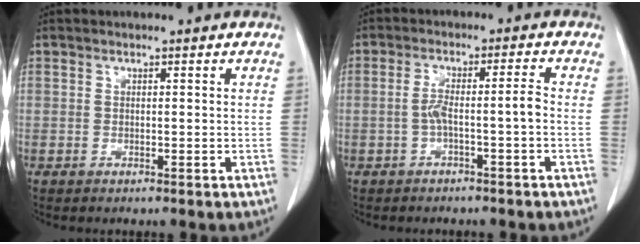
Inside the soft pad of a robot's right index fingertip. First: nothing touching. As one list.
[{"total": 4.2, "force": [-1.3, -0.1, 4.0], "torque": [-0.077, 0.018, -0.019]}]